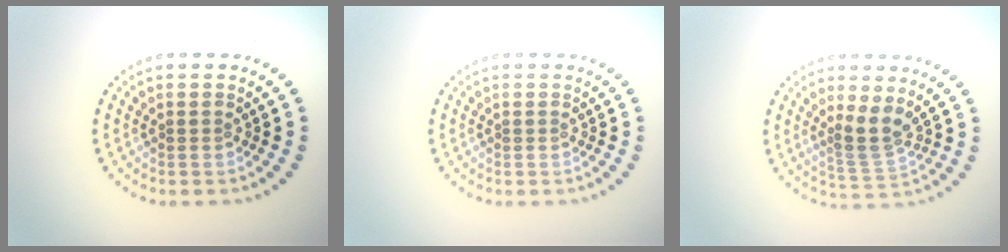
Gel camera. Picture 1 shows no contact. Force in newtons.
{"total": 0.0}
{"total": 3.0, "press": 2.8, "slide": 1.1}